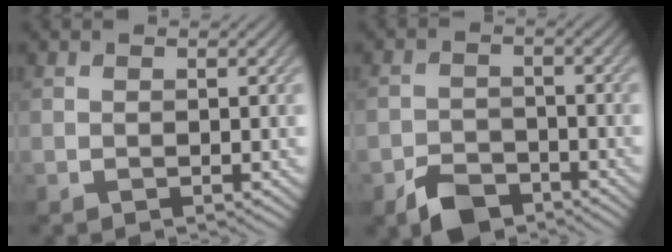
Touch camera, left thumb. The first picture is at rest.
{"total": 5.2, "force": [-3.7, 2.7, 2.3], "torque": [-0.043, -0.004, -0.075]}